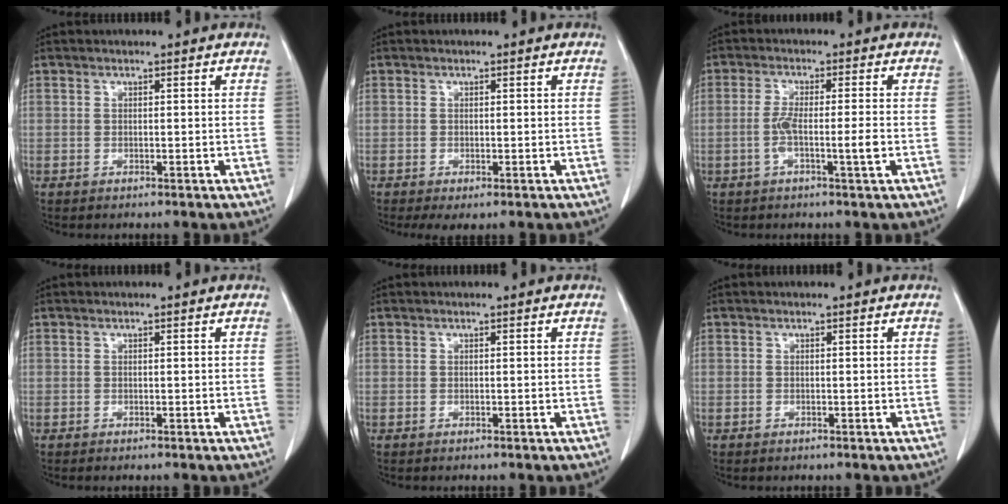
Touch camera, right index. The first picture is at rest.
{"total": 1.5, "force": [-0.6, 0.8, 1.2], "torque": [-0.020, -0.003, -0.005]}
{"total": 4.4, "force": [-1.2, -0.2, 4.2], "torque": [-0.086, -0.001, -0.022]}
{"total": 0.0}
{"total": 0.0}
{"total": 0.0}